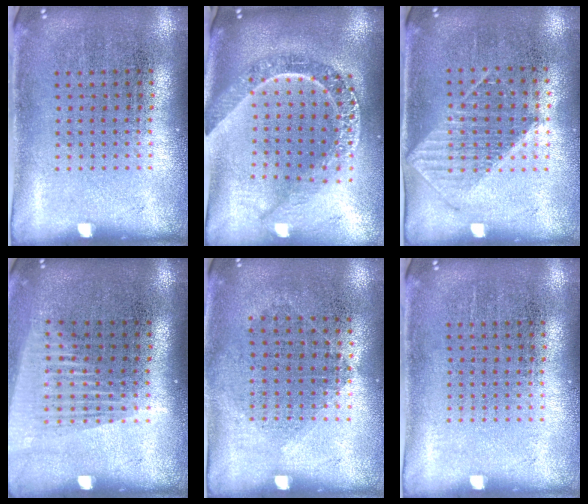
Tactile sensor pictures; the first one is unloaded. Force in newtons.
{"total": 2.5, "press": 2.0, "slide": 1.4}
{"total": 1.0, "press": 0.9, "slide": 0.3}
{"total": 1.4, "press": 1.2, "slide": 0.8}
{"total": 1.0, "press": 0.9, "slide": 0.5}
{"total": 0.0}